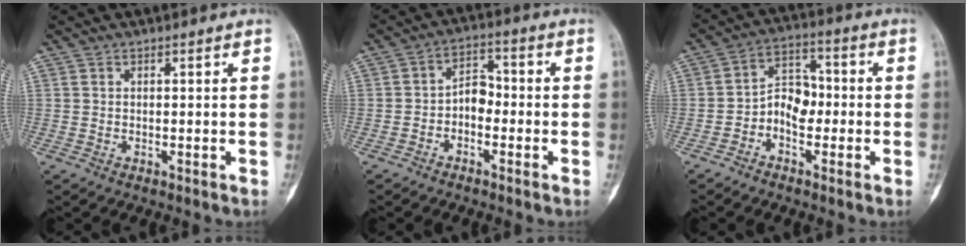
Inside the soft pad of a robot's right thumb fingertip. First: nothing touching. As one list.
[{"total": 5.0, "force": [-1.7, 3.4, 3.2], "torque": [-0.037, 0.031, -0.040]}, {"total": 7.0, "force": [-2.0, 4.9, 4.6], "torque": [-0.052, 0.035, -0.049]}]